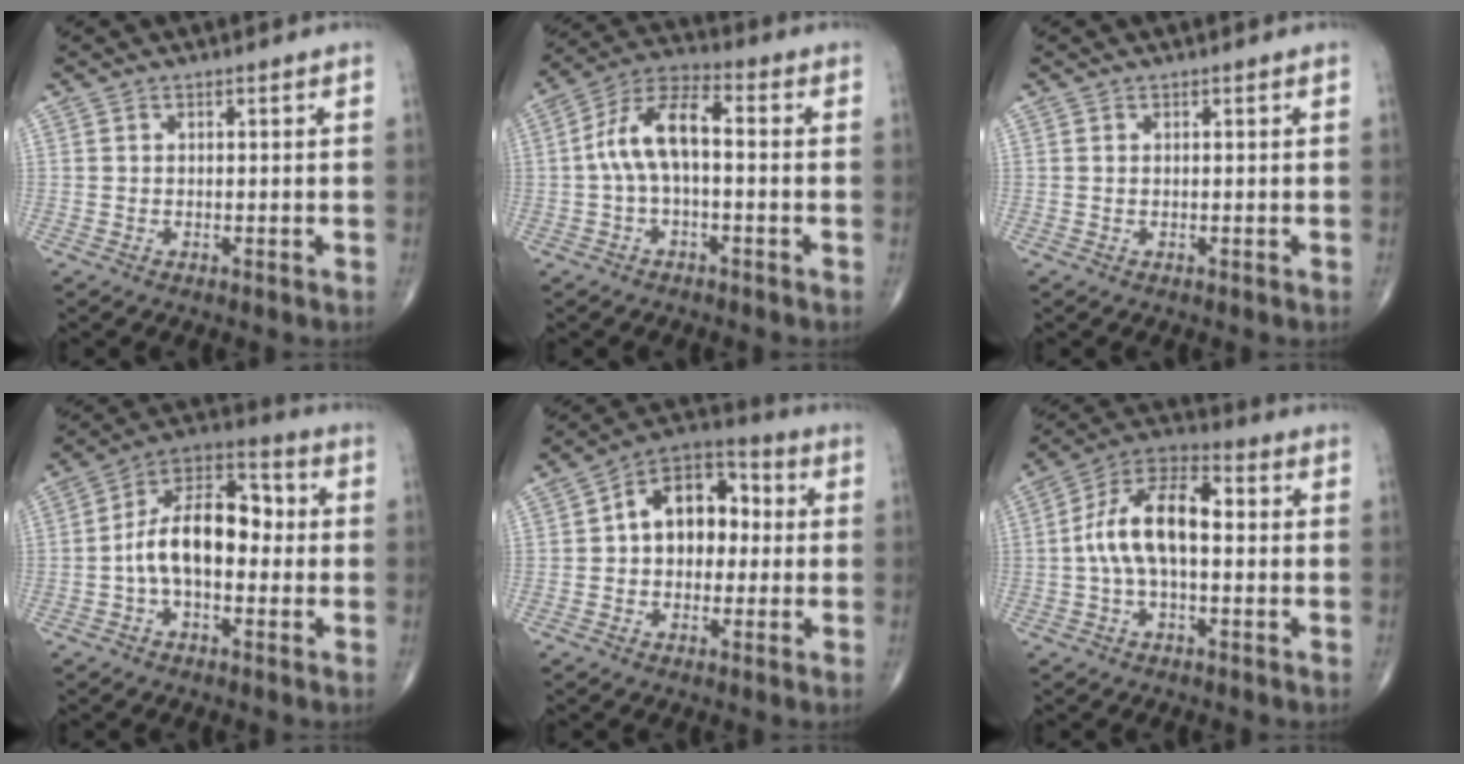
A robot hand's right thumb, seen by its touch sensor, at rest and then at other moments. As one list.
[{"total": 10.2, "force": [-0.4, 4.7, 9.0], "torque": [-0.178, 0.043, -0.014]}, {"total": 0.0}, {"total": 14.2, "force": [-0.9, 8.1, 11.6], "torque": [-0.184, 0.046, -0.027]}, {"total": 12.8, "force": [1.0, 8.7, 9.3], "torque": [-0.107, 0.035, 0.002]}, {"total": 13.2, "force": [0.1, 6.6, 11.5], "torque": [-0.210, 0.042, -0.008]}]